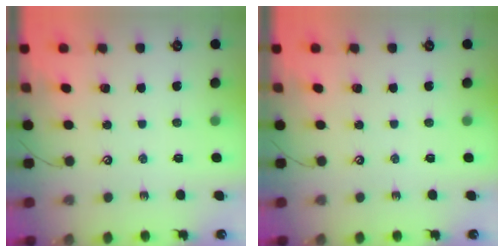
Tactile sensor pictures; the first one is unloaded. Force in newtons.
{"total": 0.0}